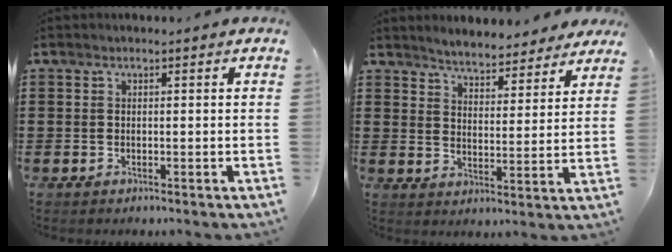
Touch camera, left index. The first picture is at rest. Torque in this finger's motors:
{"motor_torque": [-0.37, 0.46, -0.08, -0.05]}